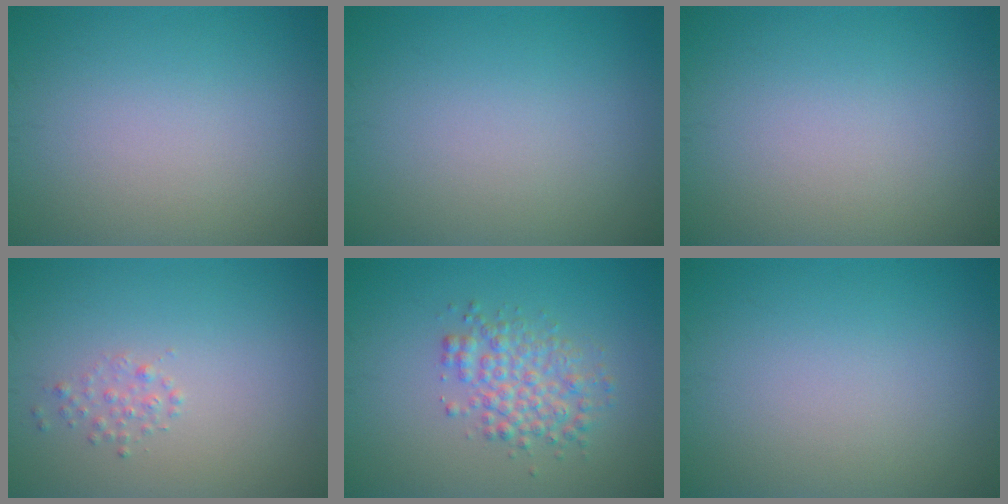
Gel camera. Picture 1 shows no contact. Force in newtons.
{"total": 0.0}
{"total": 0.0}
{"total": 1.0, "press": 1.0, "slide": 0.1}
{"total": 3.5, "press": 3.5, "slide": 0.1}
{"total": 0.0}